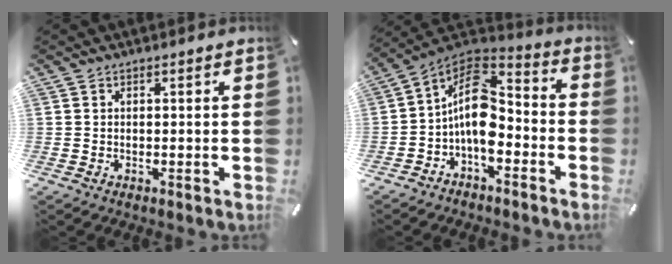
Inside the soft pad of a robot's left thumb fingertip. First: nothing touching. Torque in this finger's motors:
{"motor_torque": [-0.05, 1.20, 0.69, -0.42, 0.35]}